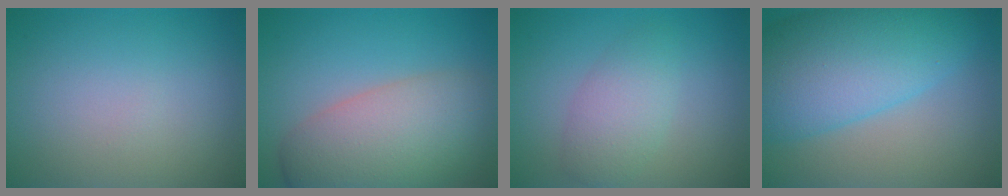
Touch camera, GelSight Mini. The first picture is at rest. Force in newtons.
{"total": 9.3, "press": 9.3, "slide": 0.7}
{"total": 3.3, "press": 3.3, "slide": 0.0}
{"total": 10.5, "press": 10.4, "slide": 0.2}